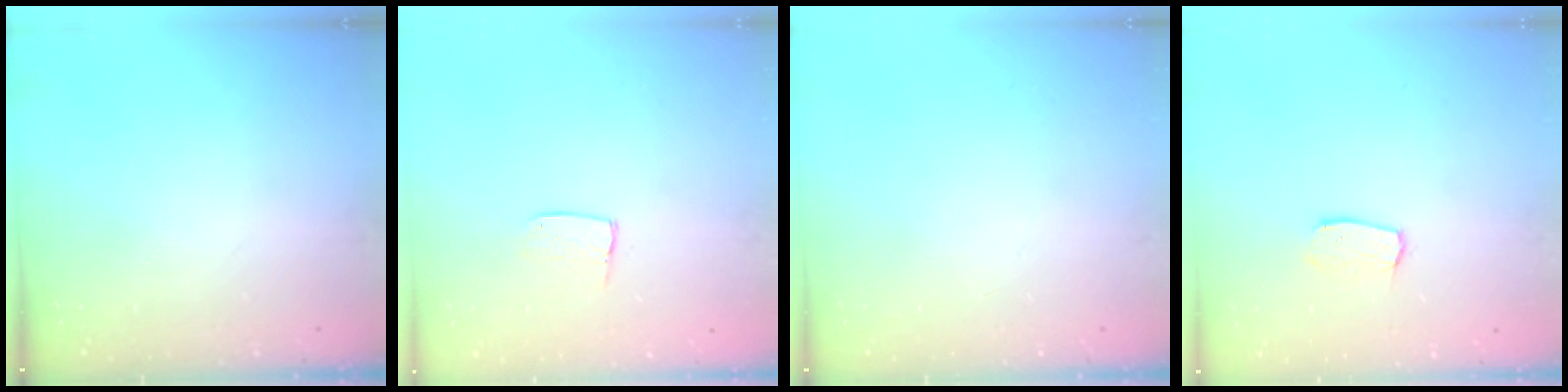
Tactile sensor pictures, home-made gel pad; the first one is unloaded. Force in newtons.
{"total": 5.2, "press": 5.2, "slide": 0.4}
{"total": 0.0}
{"total": 6.0, "press": 6.0, "slide": 0.3}